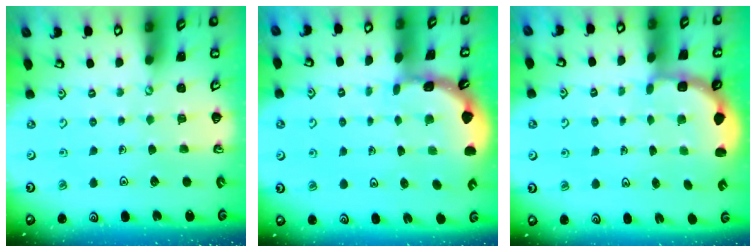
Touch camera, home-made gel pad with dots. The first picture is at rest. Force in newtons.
{"total": 1.8, "press": 1.8, "slide": 0.1}
{"total": 2.9, "press": 2.5, "slide": 1.4}